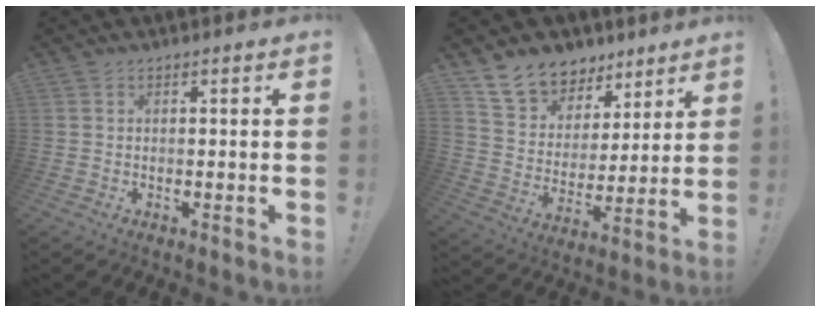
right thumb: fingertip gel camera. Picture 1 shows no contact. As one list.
[{"total": 11.8, "force": [8.9, 7.3, 2.5], "torque": [-0.054, -0.063, 0.172]}]